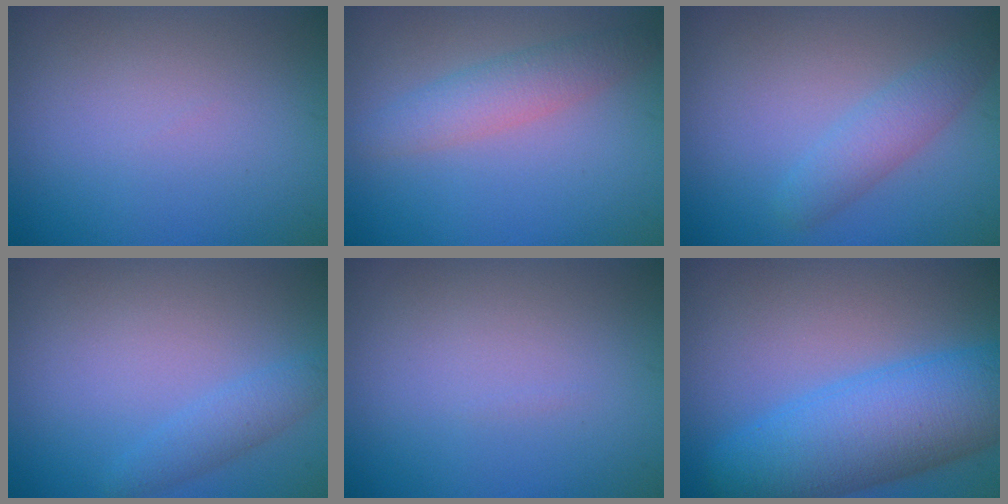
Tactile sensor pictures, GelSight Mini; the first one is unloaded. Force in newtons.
{"total": 2.8, "press": 2.8, "slide": 0.1}
{"total": 2.5, "press": 2.5, "slide": 0.1}
{"total": 1.9, "press": 1.9, "slide": 0.1}
{"total": 0.0}
{"total": 9.9, "press": 9.9, "slide": 0.3}